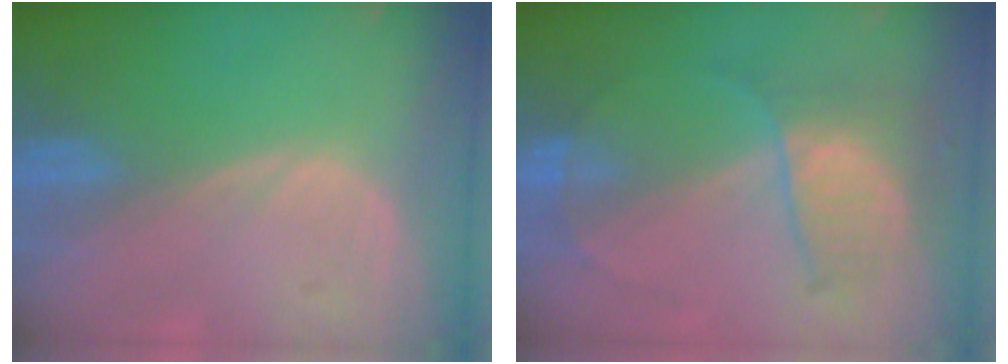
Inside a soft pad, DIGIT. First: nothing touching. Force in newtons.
{"total": 7.3, "press": 6.2, "slide": 3.9}